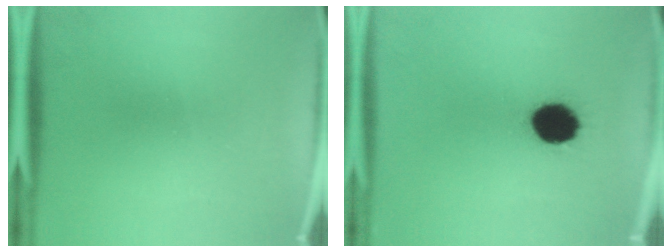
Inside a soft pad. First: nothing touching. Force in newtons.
{"total": 11.1}